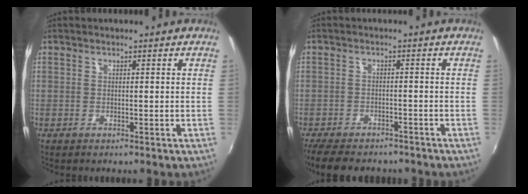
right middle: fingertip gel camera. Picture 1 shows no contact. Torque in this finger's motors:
{"motor_torque": [1.13, -0.96, 0.11, 0.05]}